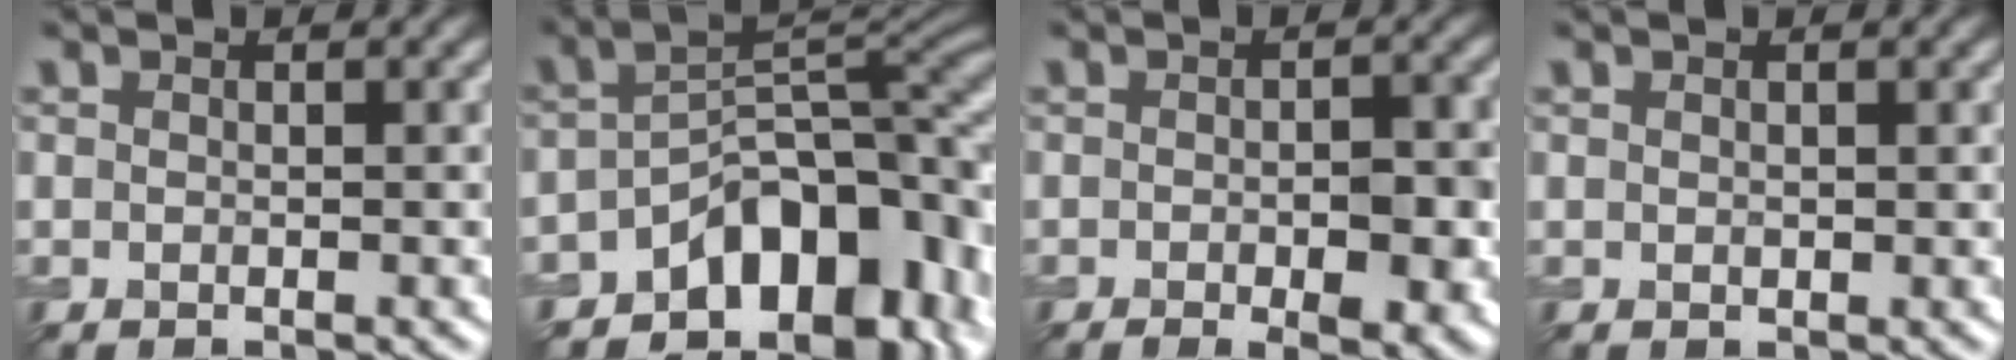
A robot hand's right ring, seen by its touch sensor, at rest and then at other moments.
{"total": 11.4, "force": [-5.7, 6.5, 7.4], "torque": [-0.104, -0.002, -0.086]}
{"total": 4.3, "force": [-1.6, 1.2, 3.8], "torque": [-0.071, -0.002, -0.007]}
{"total": 0.5, "force": [0.2, -0.2, -0.4], "torque": [-0.006, 0.000, 0.013]}